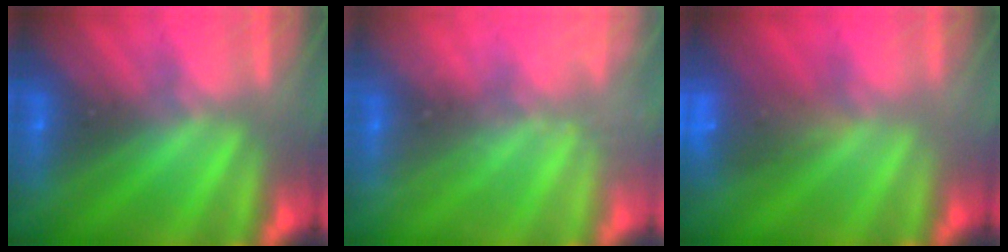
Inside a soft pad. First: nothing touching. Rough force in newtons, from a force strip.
{"total": 1.7}
{"total": 9.6}